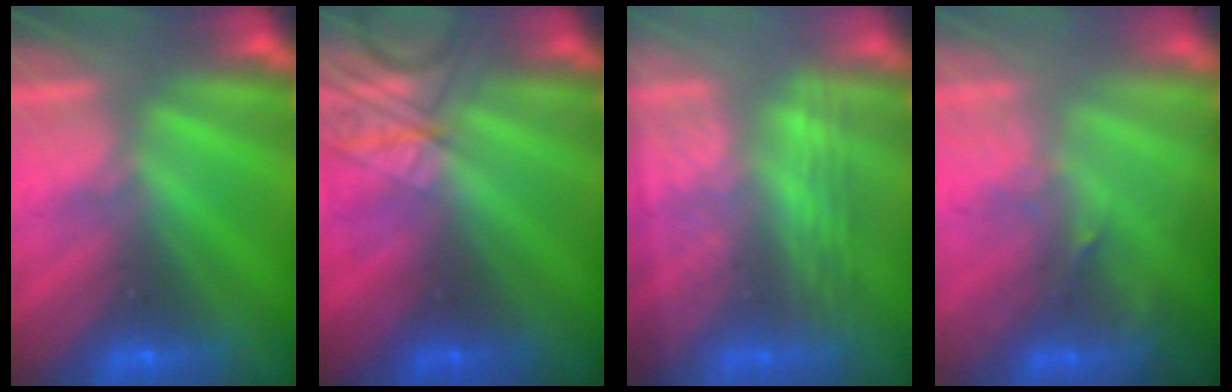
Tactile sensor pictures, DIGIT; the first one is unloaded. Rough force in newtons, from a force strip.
{"total": 2.3}
{"total": 2.7}
{"total": 2.9}